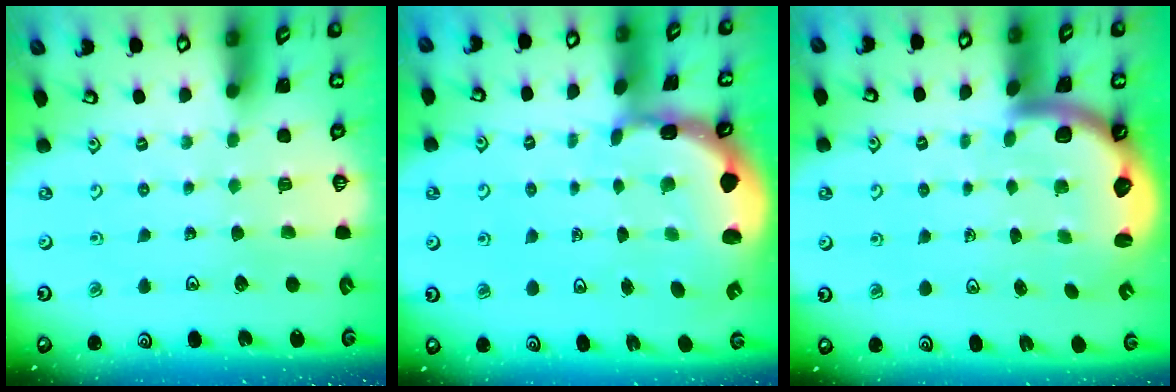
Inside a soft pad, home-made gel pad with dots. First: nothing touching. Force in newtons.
{"total": 2.2, "press": 2.0, "slide": 0.9}
{"total": 3.0, "press": 2.9, "slide": 0.4}